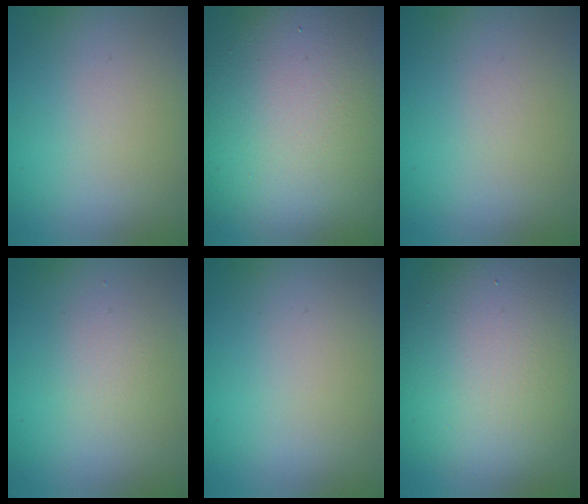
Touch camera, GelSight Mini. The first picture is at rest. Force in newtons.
{"total": 24.5, "press": 24.4, "slide": 1.3}
{"total": 0.0}
{"total": 1.4, "press": 1.4, "slide": 0.1}
{"total": 0.0}
{"total": 10.4, "press": 10.4, "slide": 0.6}